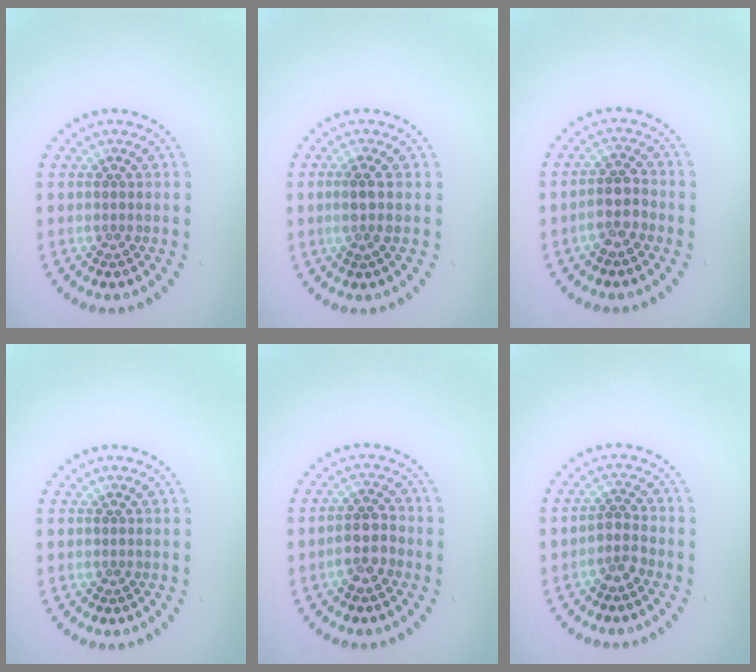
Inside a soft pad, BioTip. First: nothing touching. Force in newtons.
{"total": 1.5, "press": 1.2, "slide": 0.9}
{"total": 2.6, "press": 2.3, "slide": 1.1}
{"total": 0.0}
{"total": 2.6, "press": 2.3, "slide": 1.1}
{"total": 1.9, "press": 1.4, "slide": 1.3}